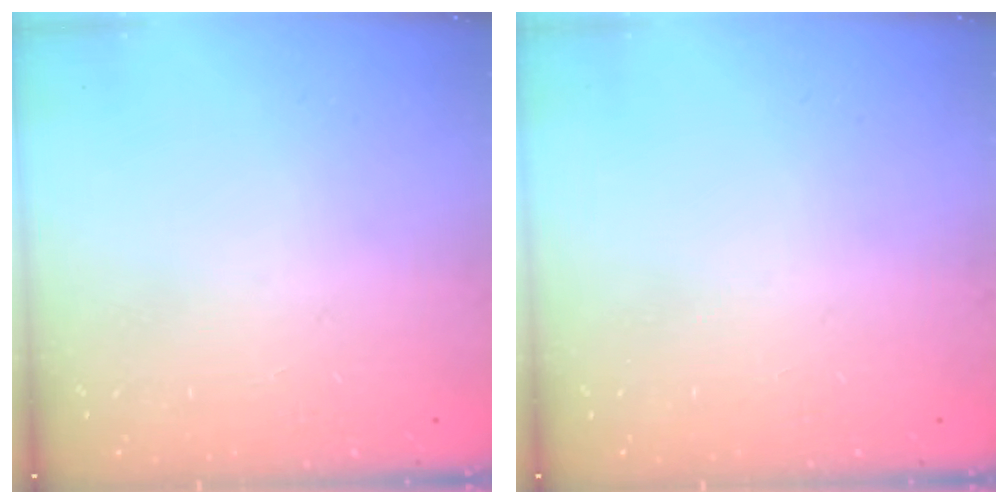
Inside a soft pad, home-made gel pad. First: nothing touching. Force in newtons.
{"total": 0.0}